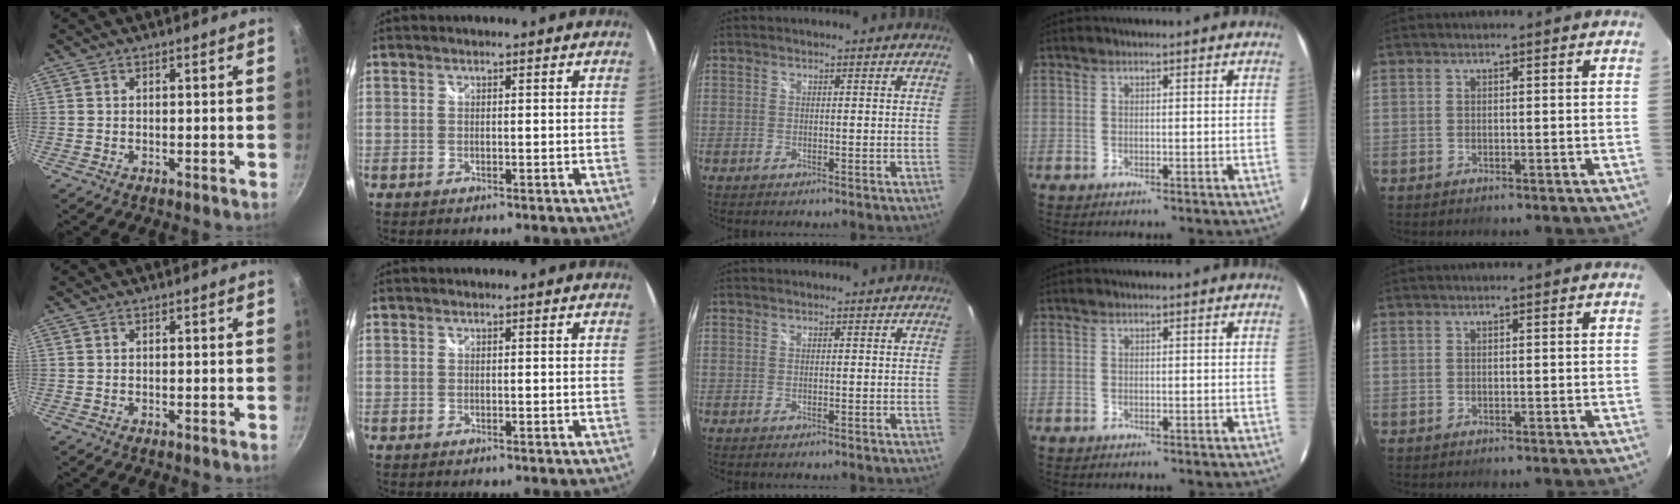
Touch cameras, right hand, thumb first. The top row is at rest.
{}